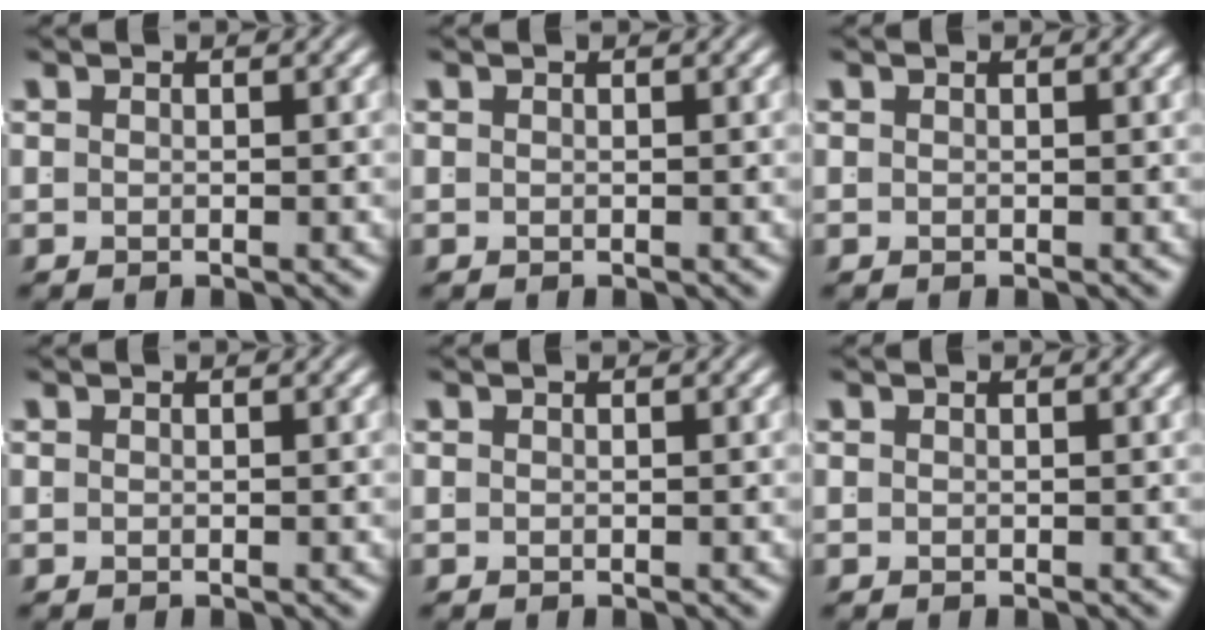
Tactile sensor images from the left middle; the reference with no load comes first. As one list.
[{"total": 0.0}, {"total": 0.0}, {"total": 0.0}, {"total": 0.0}, {"total": 0.0}]